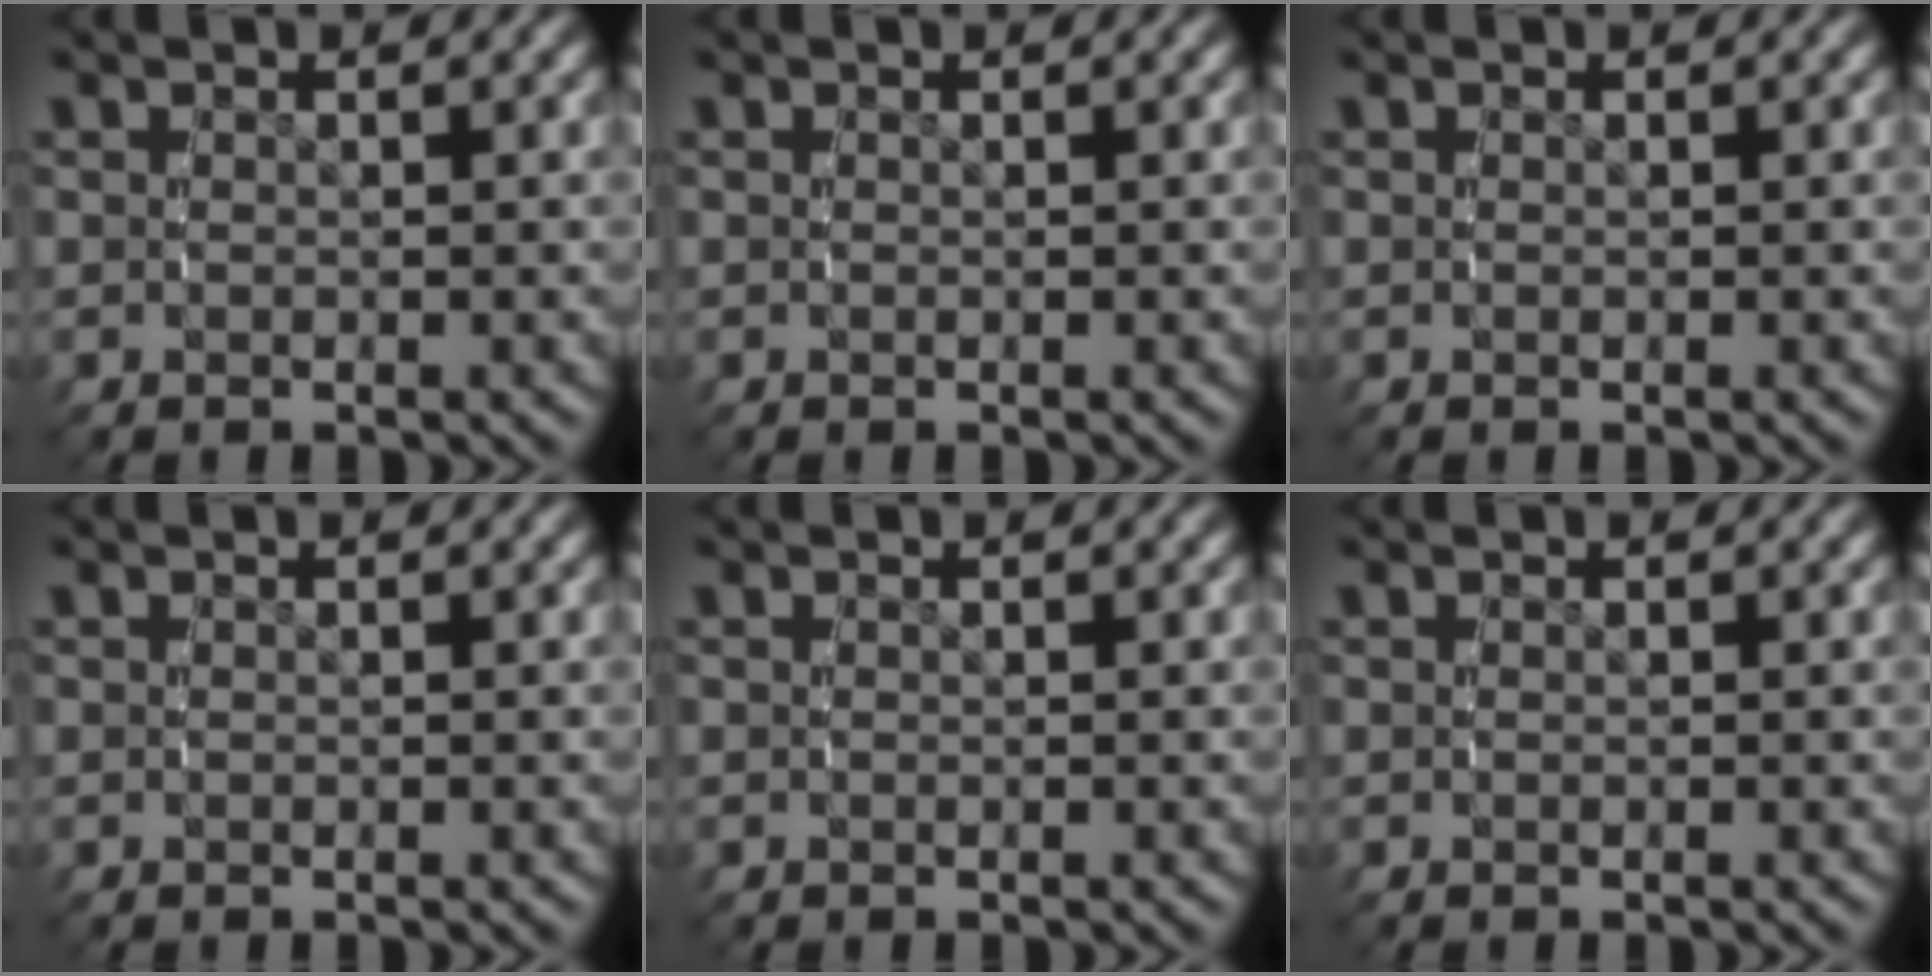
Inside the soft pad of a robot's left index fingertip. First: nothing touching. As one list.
[{"total": 0.0}, {"total": 0.0}, {"total": 0.0}, {"total": 0.0}, {"total": 0.0}]